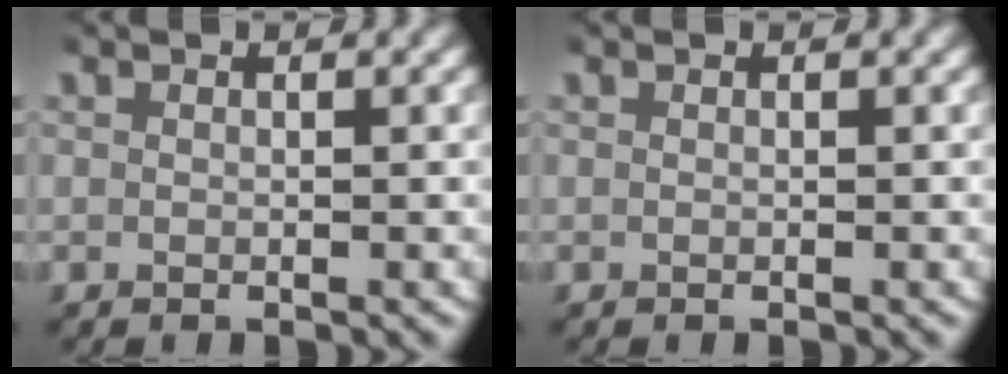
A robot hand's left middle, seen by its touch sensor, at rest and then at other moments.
{"total": 0.0}